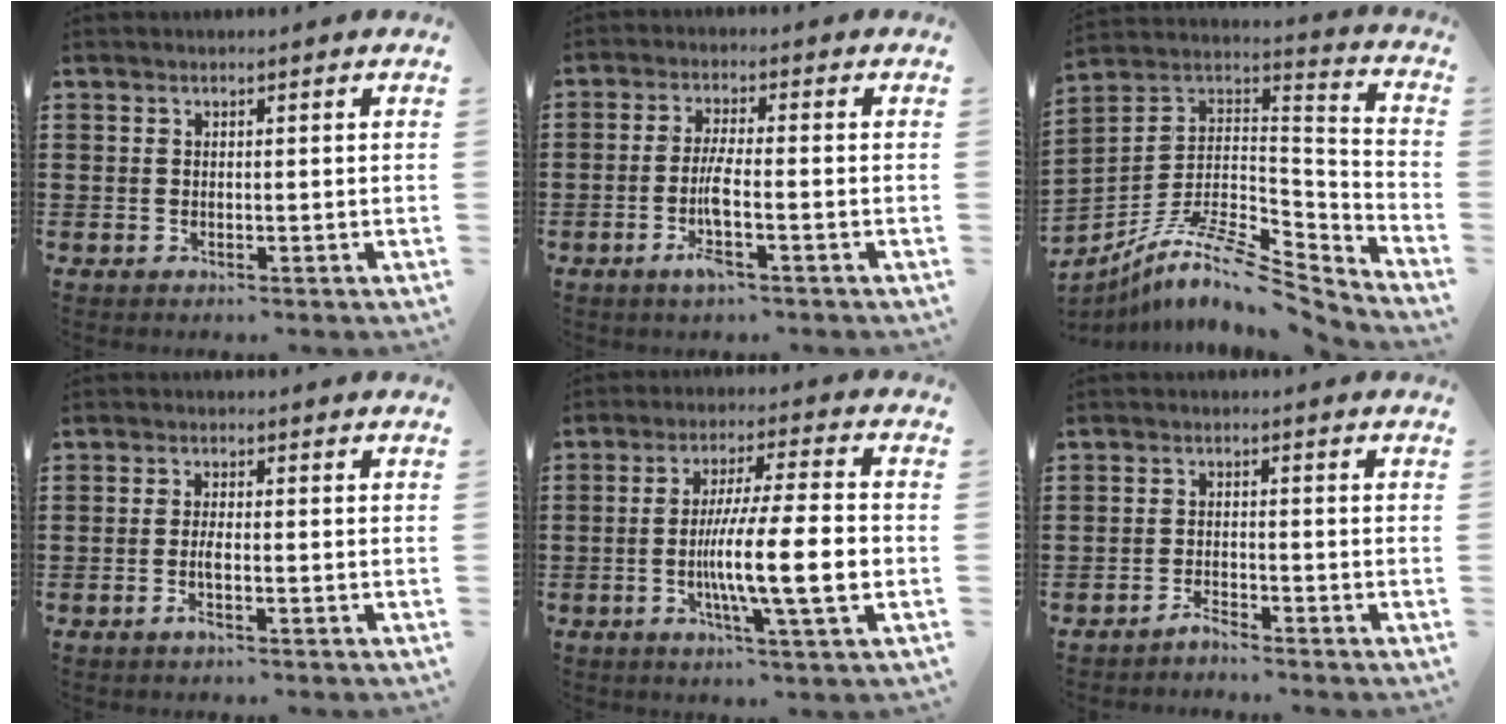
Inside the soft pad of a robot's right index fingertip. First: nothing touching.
{"total": 5.2, "force": [-1.9, 0.8, 4.8], "torque": [-0.102, -0.009, -0.041]}
{"total": 10.9, "force": [-8.0, 3.1, 6.7], "torque": [-0.129, 0.006, -0.156]}
{"total": 2.2, "force": [-1.0, 0.4, 2.0], "torque": [-0.044, -0.003, -0.020]}
{"total": 12.8, "force": [-2.6, 1.3, 12.5], "torque": [-0.222, -0.012, -0.050]}
{"total": 2.1, "force": [-2.1, 0.0, 0.0], "torque": [-0.006, 0.005, -0.043]}